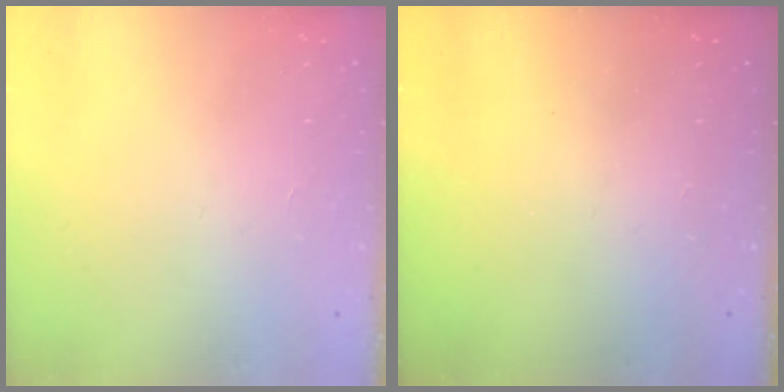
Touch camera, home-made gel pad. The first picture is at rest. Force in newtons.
{"total": 0.0}